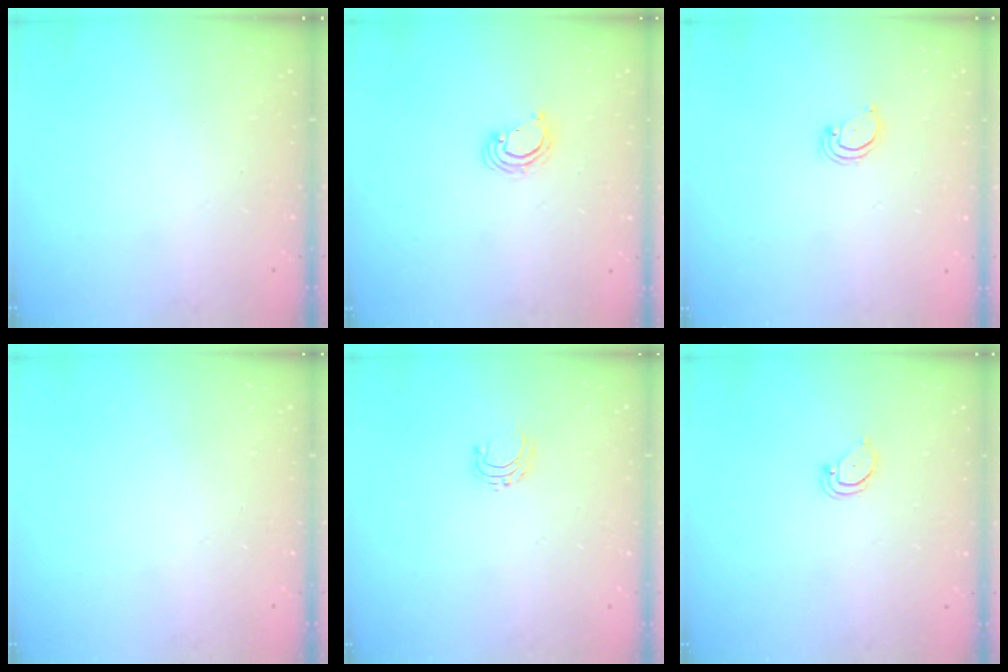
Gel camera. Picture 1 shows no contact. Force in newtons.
{"total": 3.5, "press": 3.5, "slide": 0.3}
{"total": 2.8, "press": 2.8, "slide": 0.3}
{"total": 0.0}
{"total": 4.9, "press": 4.9, "slide": 0.5}
{"total": 2.7, "press": 2.7, "slide": 0.2}